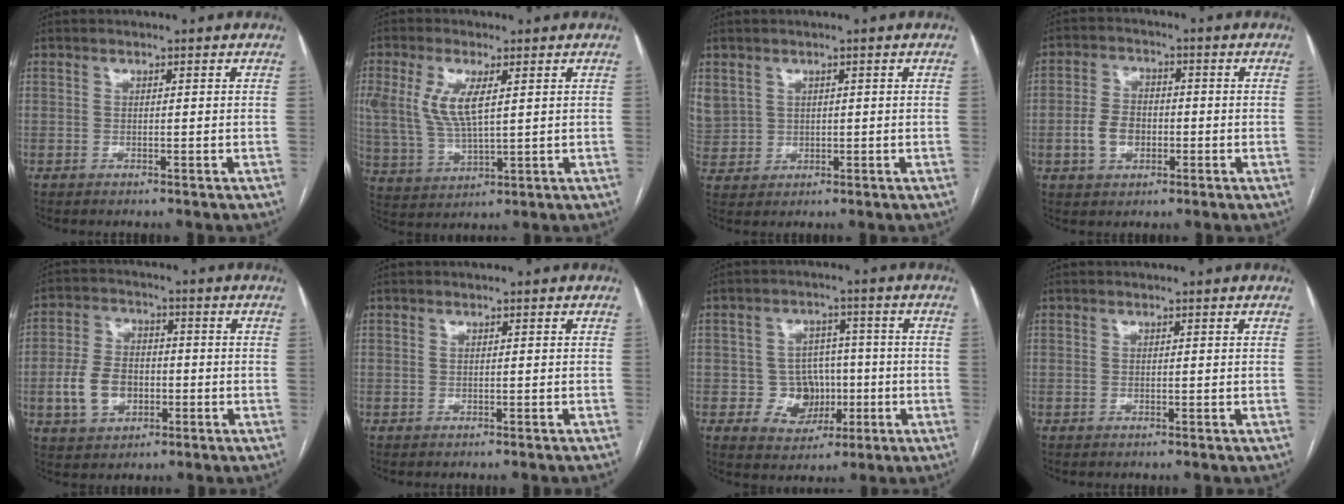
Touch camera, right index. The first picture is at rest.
{"total": 8.9, "force": [2.6, 3.3, 7.9], "torque": [-0.181, 0.002, 0.058]}
{"total": 8.1, "force": [2.5, 7.3, 2.5], "torque": [-0.096, 0.022, 0.070]}
{"total": 5.6, "force": [-1.4, 3.9, 3.7], "torque": [-0.080, 0.012, -0.022]}
{"total": 8.2, "force": [-2.0, 5.6, 5.6], "torque": [-0.124, 0.015, -0.032]}
{"total": 0.9, "force": [-0.8, -0.2, 0.5], "torque": [-0.003, 0.004, -0.010]}
{"total": 6.9, "force": [-1.3, 6.3, 2.4], "torque": [-0.029, 0.021, -0.009]}
{"total": 0.0}